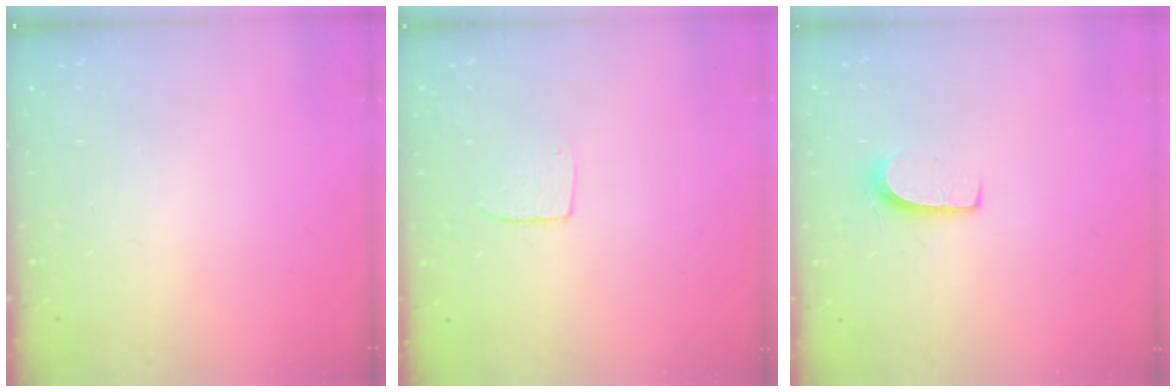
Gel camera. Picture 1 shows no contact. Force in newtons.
{"total": 4.3, "press": 4.3, "slide": 0.3}
{"total": 6.7, "press": 6.7, "slide": 0.5}